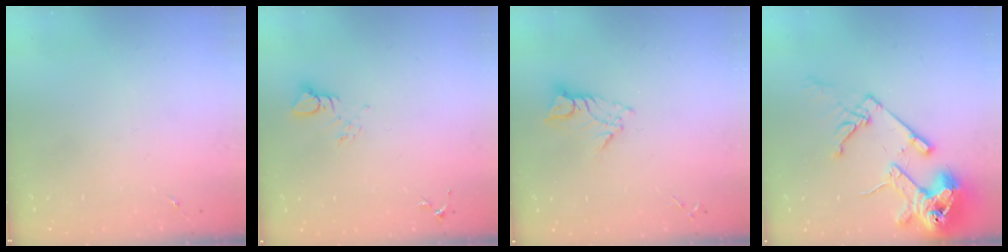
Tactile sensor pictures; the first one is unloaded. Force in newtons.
{"total": 3.8, "press": 3.8, "slide": 0.5}
{"total": 8.4, "press": 8.4, "slide": 0.9}
{"total": 18.6, "press": 18.4, "slide": 2.2}